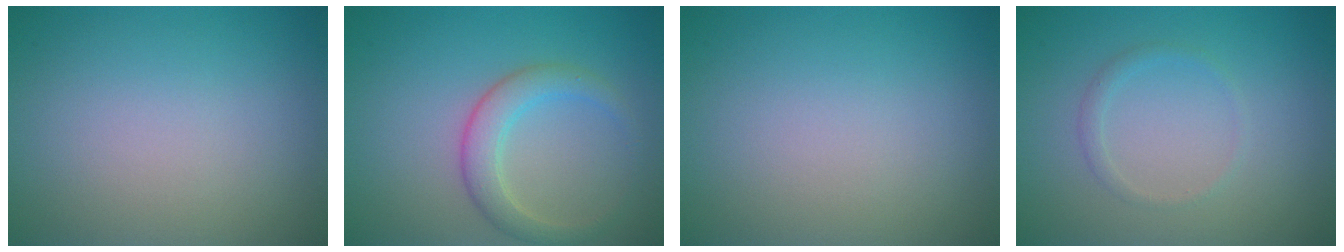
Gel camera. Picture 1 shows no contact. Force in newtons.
{"total": 3.1, "press": 3.1, "slide": 0.2}
{"total": 0.0}
{"total": 1.0, "press": 1.0, "slide": 0.1}